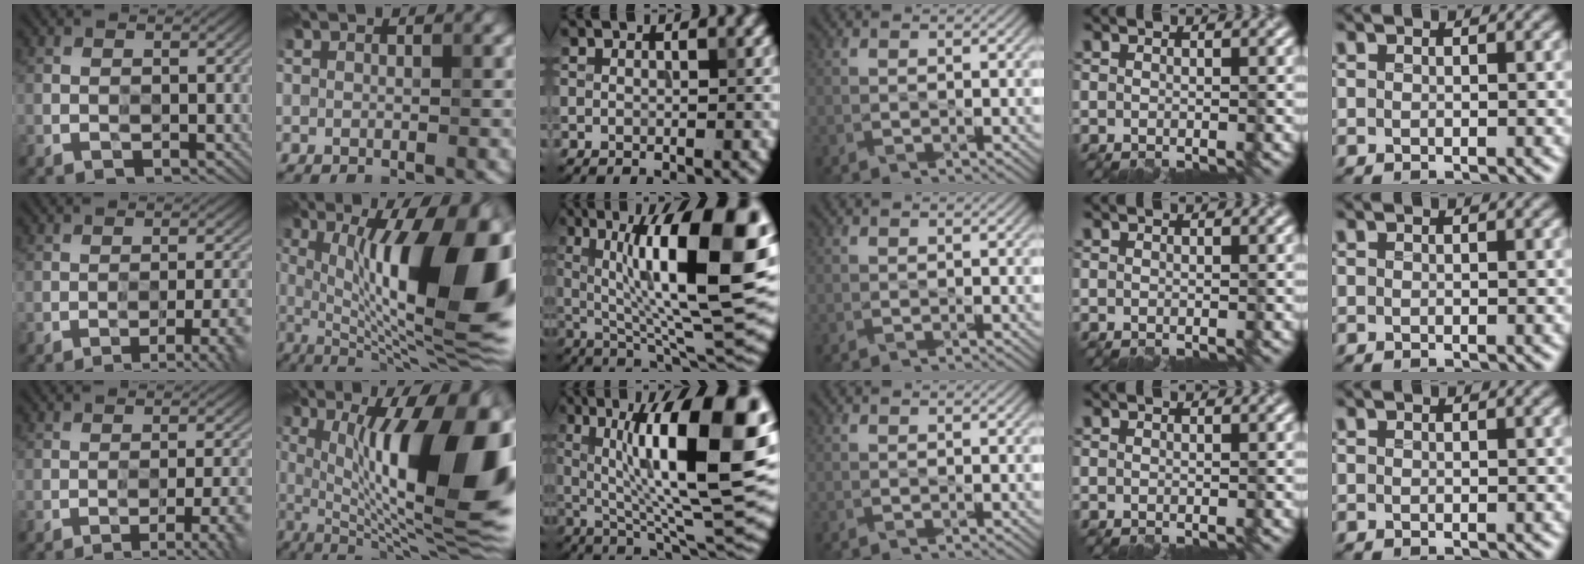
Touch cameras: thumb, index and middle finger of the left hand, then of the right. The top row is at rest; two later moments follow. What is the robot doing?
{"motion": "wipe", "object": "glass cup"}